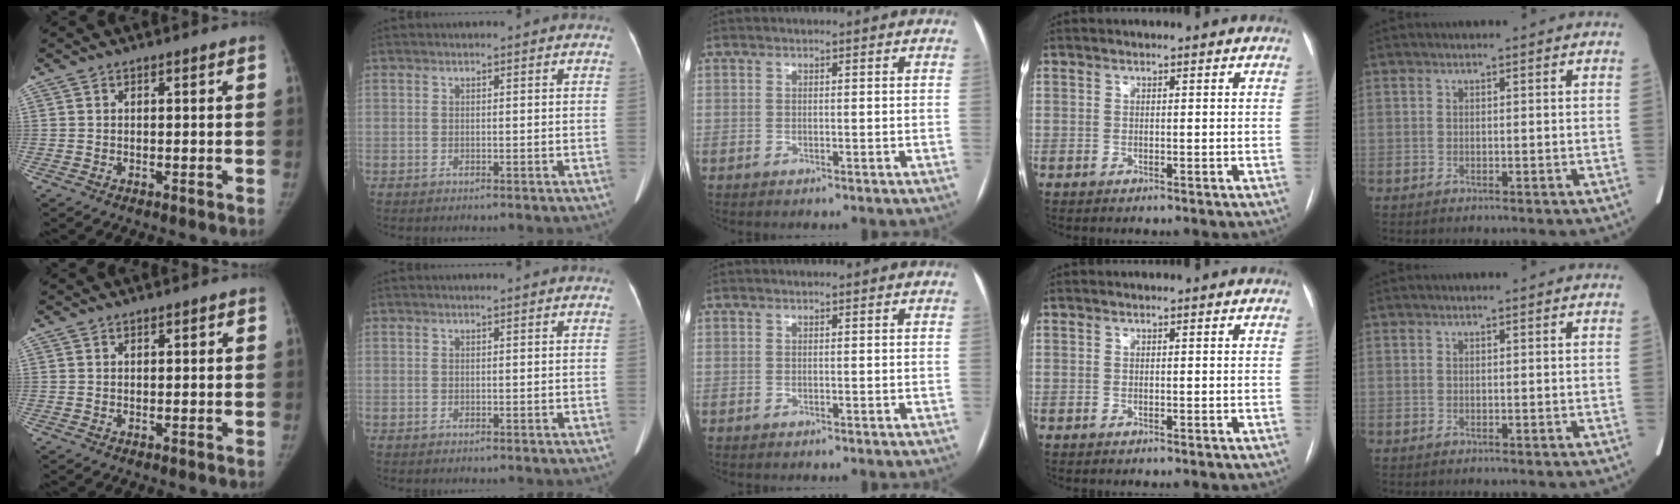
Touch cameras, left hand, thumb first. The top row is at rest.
{"thumb": {"total": 0.7, "force": [0.3, 0.4, 0.4], "torque": [-0.001, 0.000, 0.003]}, "index": {"total": 1.6, "force": [1.4, 0.0, 0.8], "torque": [-0.008, 0.015, 0.019]}}